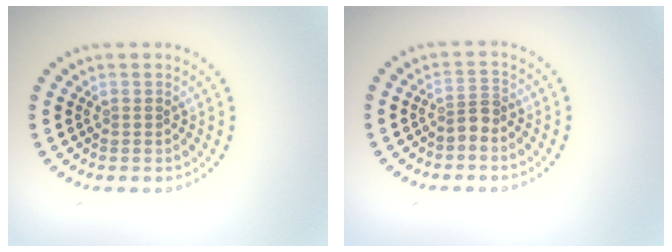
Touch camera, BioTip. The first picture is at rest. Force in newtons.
{"total": 1.8, "press": 1.3, "slide": 1.3}